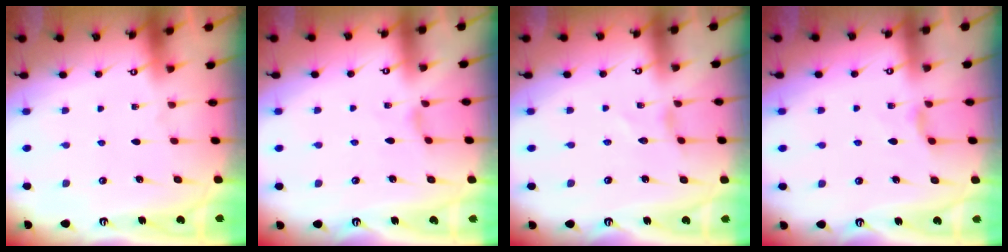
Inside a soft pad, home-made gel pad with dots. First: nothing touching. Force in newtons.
{"total": 1.5, "press": 1.4, "slide": 0.3}
{"total": 0.0}
{"total": 3.6, "press": 3.5, "slide": 0.6}